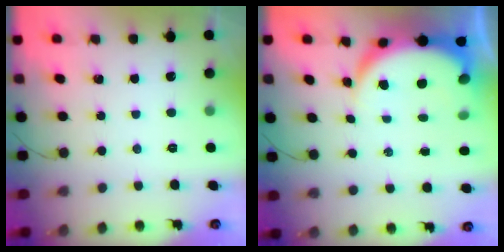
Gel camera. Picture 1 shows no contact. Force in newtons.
{"total": 7.7, "press": 7.6, "slide": 1.1}